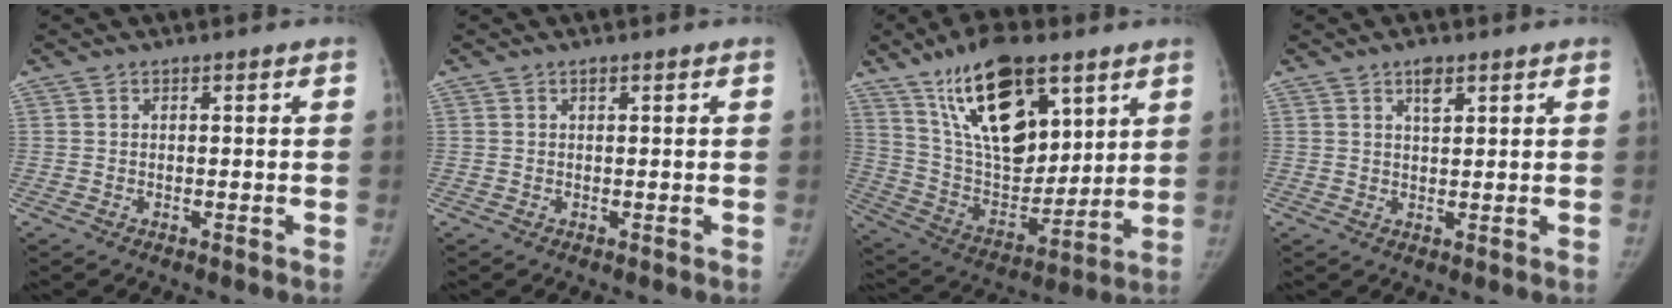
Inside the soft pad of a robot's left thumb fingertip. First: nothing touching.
{"total": 0.5, "force": [0.3, 0.3, 0.3], "torque": [-0.004, -0.001, 0.004]}
{"total": 22.8, "force": [12.5, 10.9, 15.7], "torque": [-0.234, -0.052, 0.234]}
{"total": 3.1, "force": [1.8, 1.4, 2.1], "torque": [-0.027, -0.009, 0.031]}